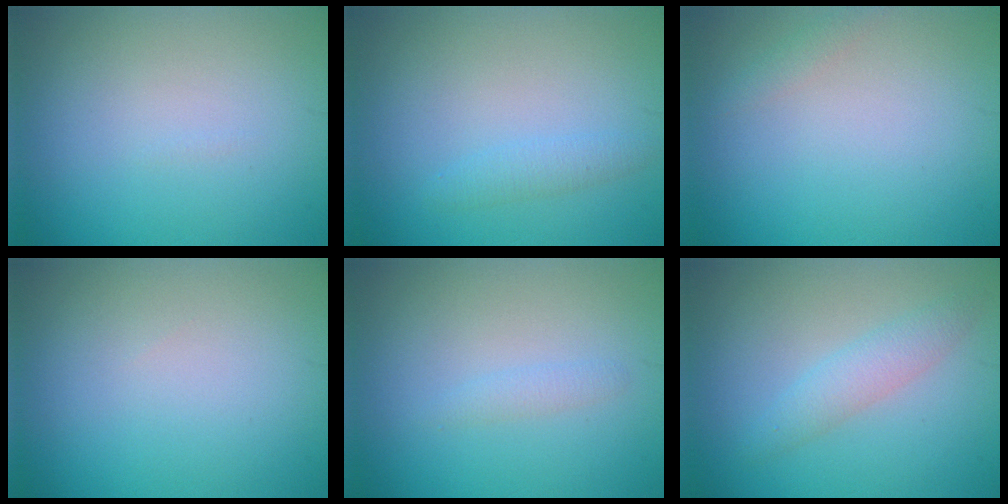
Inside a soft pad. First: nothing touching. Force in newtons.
{"total": 1.4, "press": 1.4, "slide": 0.1}
{"total": 0.7, "press": 0.7, "slide": 0.0}
{"total": 0.0}
{"total": 1.0, "press": 0.9, "slide": 0.1}
{"total": 2.4, "press": 2.4, "slide": 0.1}